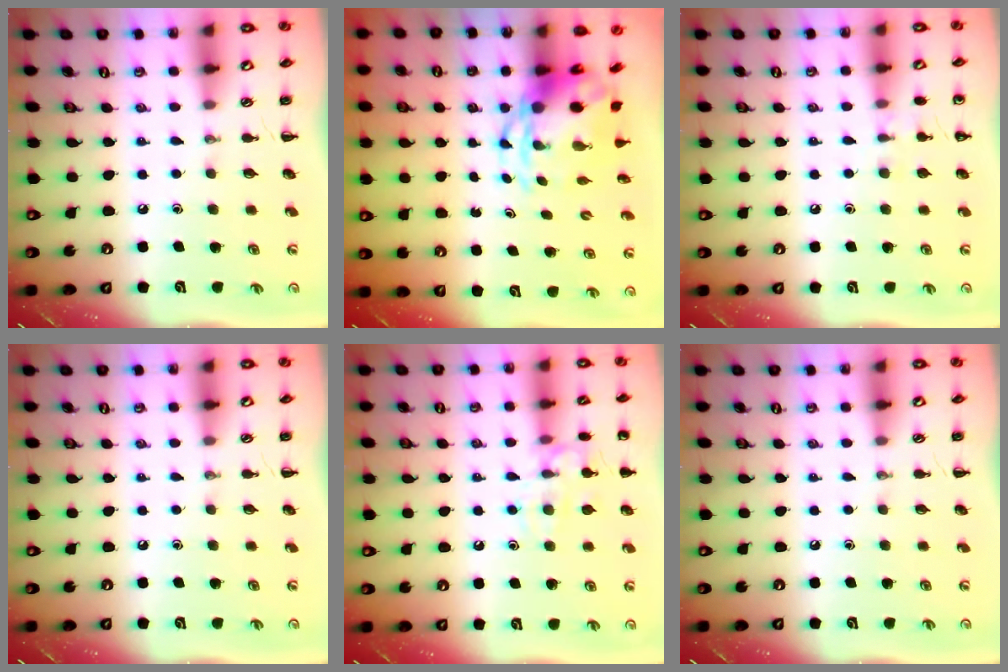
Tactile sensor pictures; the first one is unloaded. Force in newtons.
{"total": 6.0, "press": 5.8, "slide": 1.6}
{"total": 5.8, "press": 5.6, "slide": 1.7}
{"total": 0.0}
{"total": 11.7, "press": 11.6, "slide": 0.7}
{"total": 0.0}